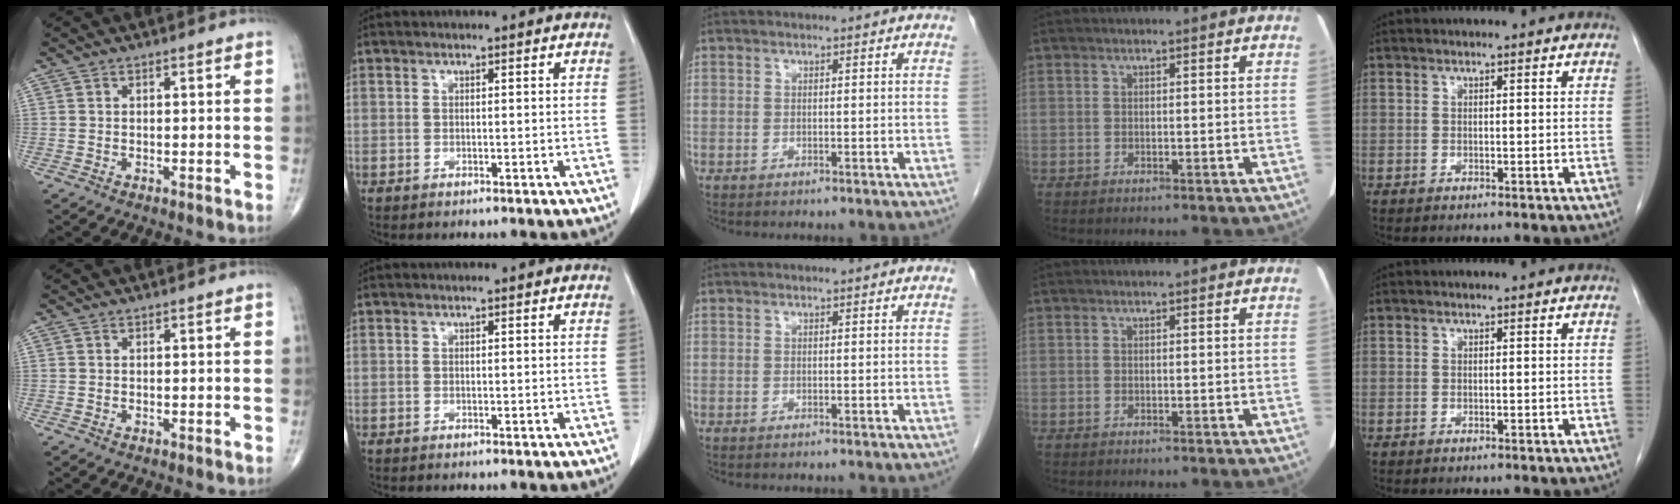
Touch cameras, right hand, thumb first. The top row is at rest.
{}